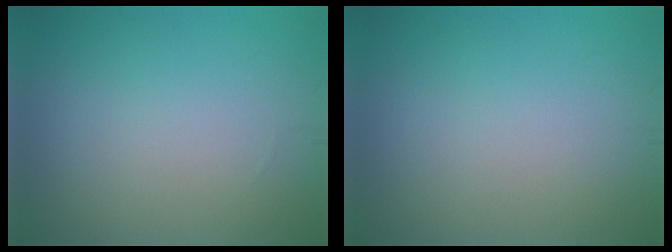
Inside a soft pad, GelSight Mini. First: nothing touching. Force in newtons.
{"total": 0.0}